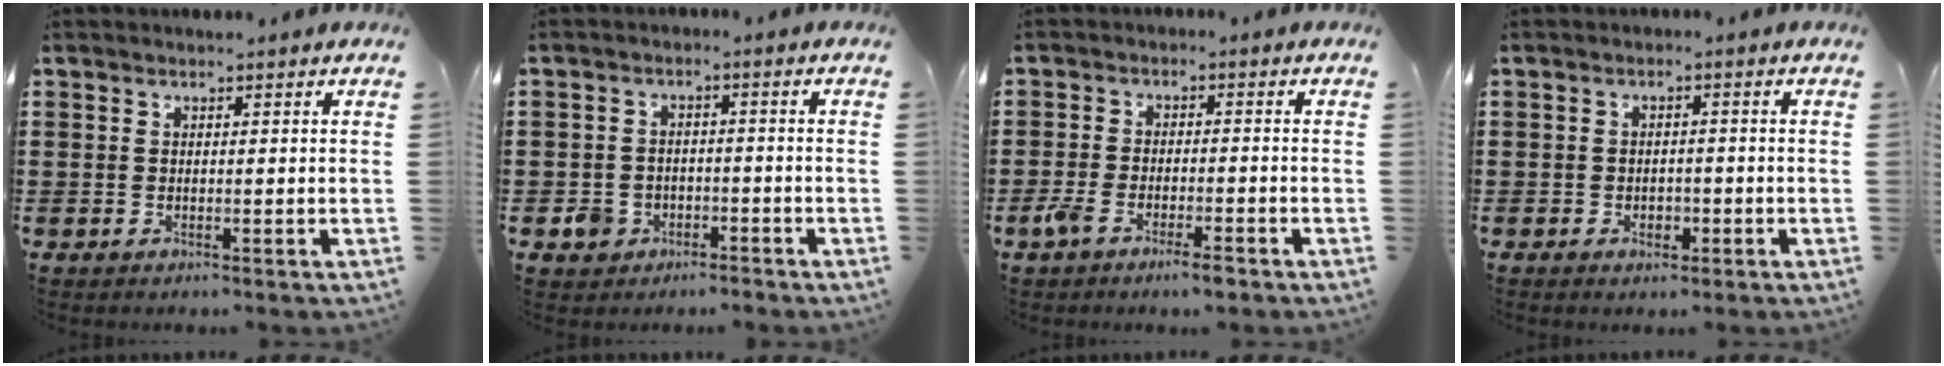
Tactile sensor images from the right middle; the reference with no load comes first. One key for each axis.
{"total": 3.0, "fx": -1.8, "fy": 2.2, "fz": 0.8, "tx": -0.027, "ty": 0.000, "tz": -0.039}
{"total": 4.1, "fx": -2.6, "fy": 1.0, "fz": 3.0, "tx": -0.073, "ty": -0.005, "tz": -0.055}
{"total": 1.4, "fx": -0.6, "fy": 0.9, "fz": 0.9, "tx": -0.018, "ty": 0.002, "tz": -0.013}